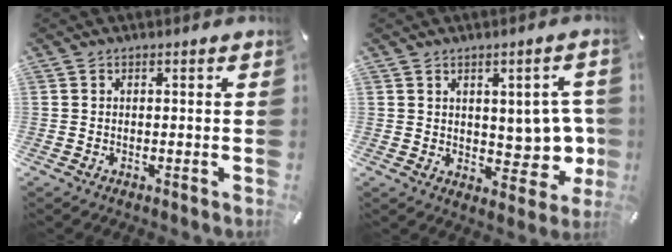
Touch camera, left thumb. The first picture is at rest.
{"total": 8.0, "force": [1.6, 5.5, 5.7], "torque": [-0.049, -0.016, 0.031]}